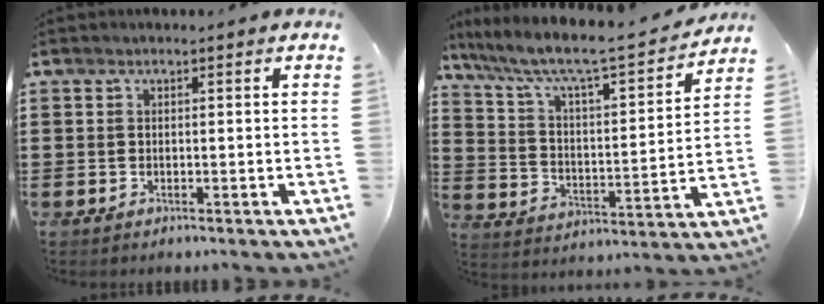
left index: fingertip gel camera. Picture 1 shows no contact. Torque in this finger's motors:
{"motor_torque": [2.14, 0.00, 0.55, 0.21]}